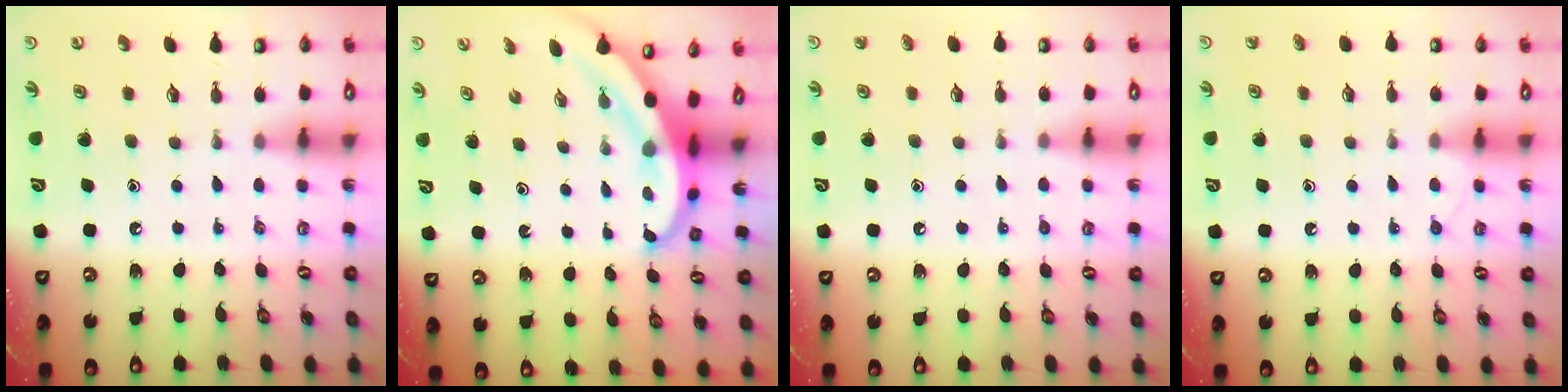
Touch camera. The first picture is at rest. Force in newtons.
{"total": 4.5, "press": 4.5, "slide": 0.7}
{"total": 3.3, "press": 3.3, "slide": 0.4}
{"total": 5.2, "press": 5.2, "slide": 0.6}